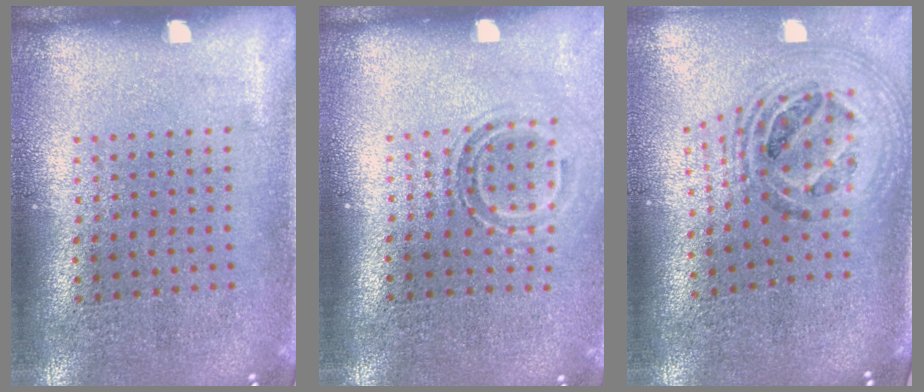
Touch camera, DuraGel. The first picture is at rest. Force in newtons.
{"total": 1.6, "press": 1.0, "slide": 1.2}
{"total": 1.7, "press": 1.4, "slide": 0.9}